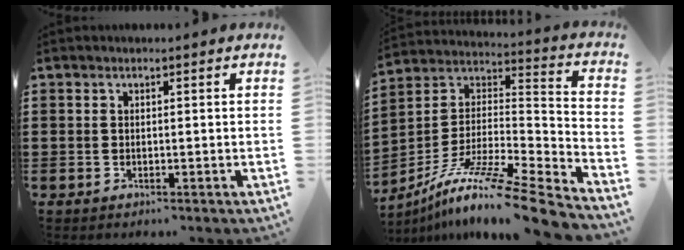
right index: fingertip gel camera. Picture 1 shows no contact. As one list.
[{"total": 12.1, "force": [-9.4, 0.2, 7.6], "torque": [-0.124, 0.004, -0.177]}]